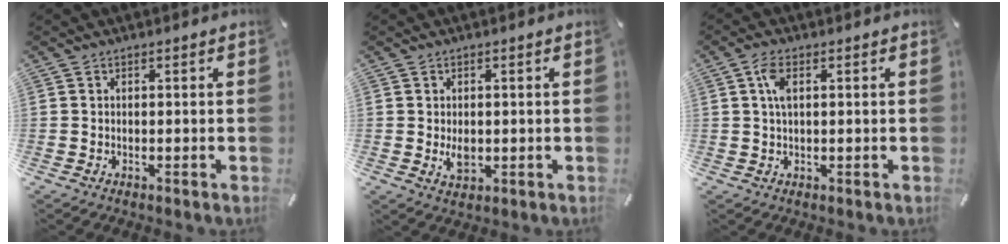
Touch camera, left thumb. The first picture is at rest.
{"total": 3.6, "force": [-0.2, 2.6, 2.4], "torque": [-0.050, -0.004, -0.007]}
{"total": 4.0, "force": [1.1, 1.7, 3.4], "torque": [-0.081, 0.006, 0.015]}